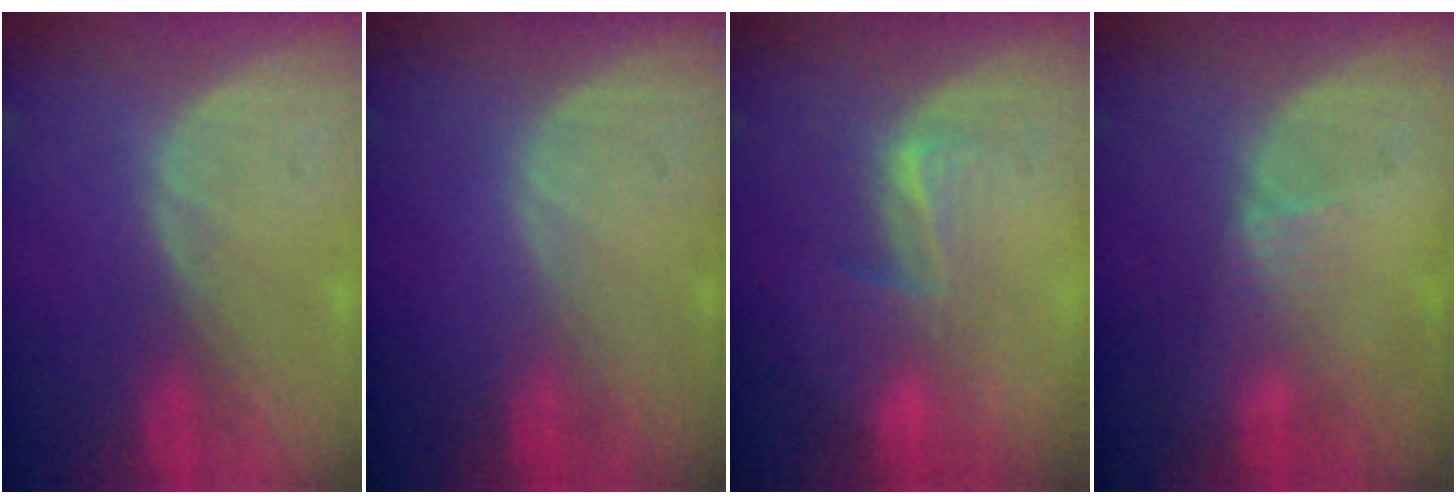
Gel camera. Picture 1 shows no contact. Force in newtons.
{"total": 0.0}
{"total": 4.0, "press": 3.7, "slide": 1.6}
{"total": 2.6, "press": 2.4, "slide": 0.9}